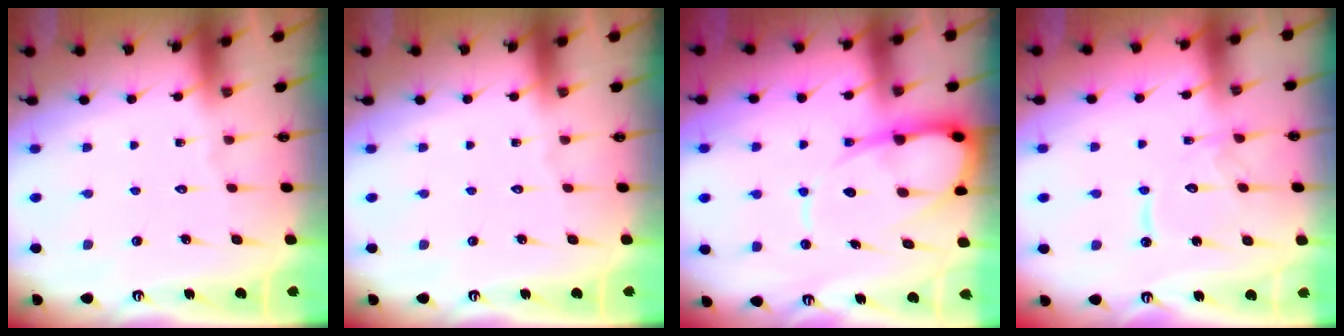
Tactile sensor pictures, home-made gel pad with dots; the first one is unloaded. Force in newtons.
{"total": 0.0}
{"total": 12.3, "press": 12.2, "slide": 1.3}
{"total": 10.9, "press": 10.9, "slide": 1.1}